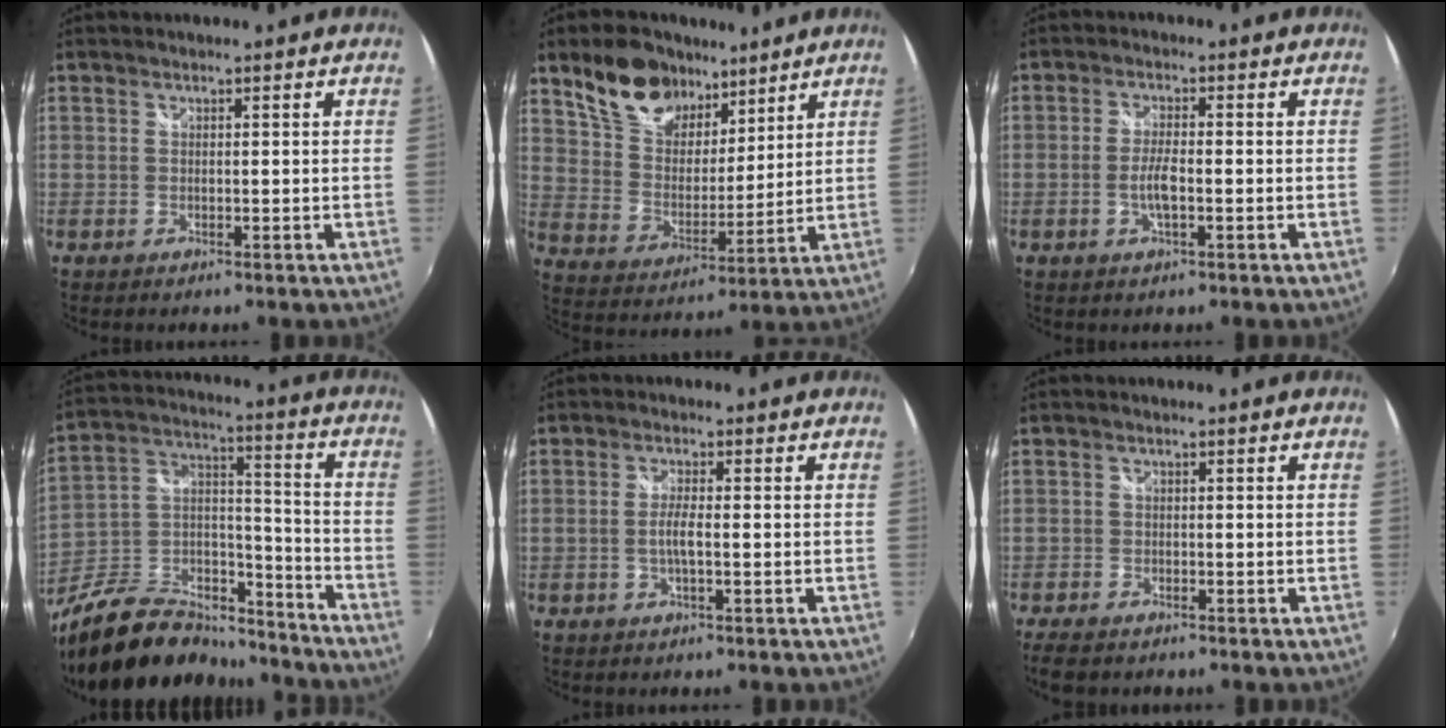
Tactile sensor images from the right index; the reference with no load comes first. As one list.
[{"total": 15.4, "force": [10.4, 8.7, 7.4], "torque": [-0.157, 0.032, 0.197]}, {"total": 3.6, "force": [-1.1, 0.8, 3.3], "torque": [-0.069, -0.003, -0.021]}, {"total": 23.4, "force": [-18.5, 10.2, 10.1], "torque": [-0.211, 0.046, -0.284]}, {"total": 2.6, "force": [-0.7, 0.2, 2.5], "torque": [-0.049, -0.001, -0.014]}, {"total": 5.6, "force": [-4.4, 2.2, 2.6], "torque": [-0.071, -0.024, -0.081]}]